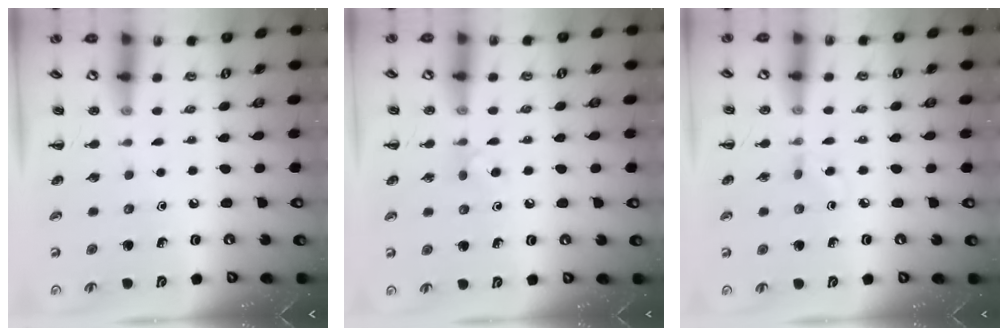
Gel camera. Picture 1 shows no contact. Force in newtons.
{"total": 4.1, "press": 3.9, "slide": 1.3}
{"total": 2.9, "press": 2.7, "slide": 1.0}